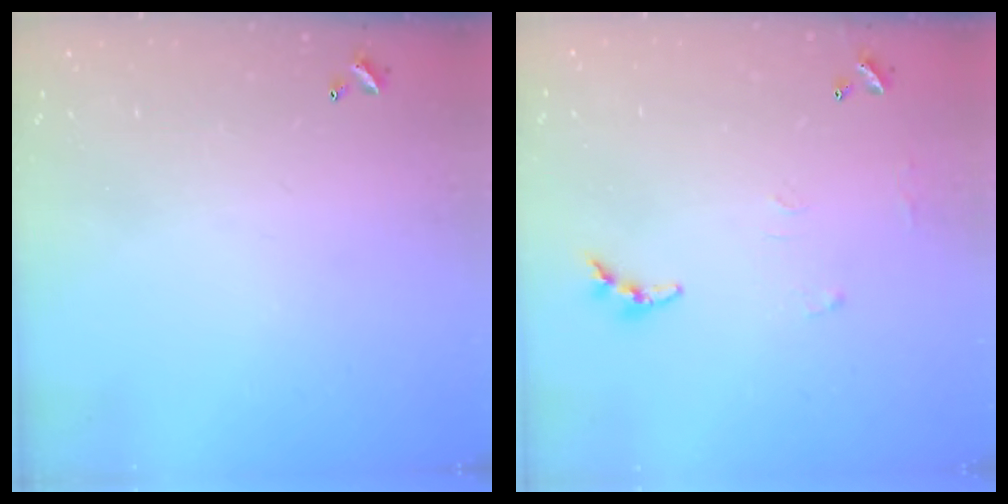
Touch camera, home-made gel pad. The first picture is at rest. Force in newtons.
{"total": 6.0, "press": 5.9, "slide": 0.7}